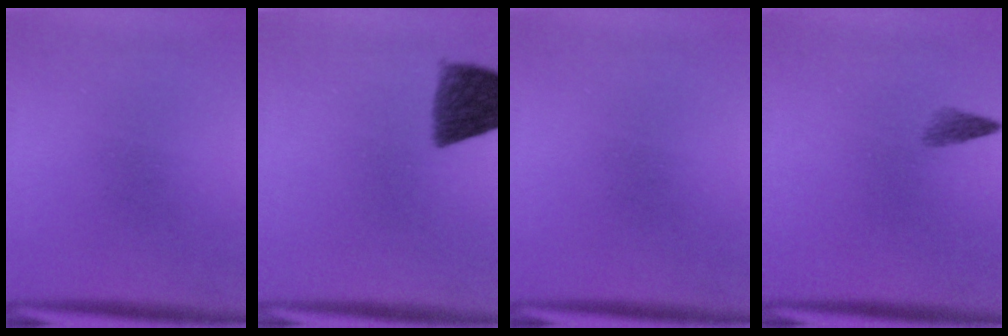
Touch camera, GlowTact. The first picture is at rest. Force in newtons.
{"total": 9.1}
{"total": 0.0}
{"total": 1.5}